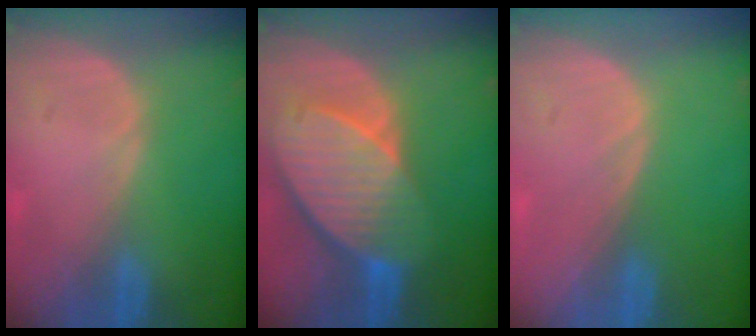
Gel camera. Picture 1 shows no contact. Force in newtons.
{"total": 10.5, "press": 9.1, "slide": 5.1}
{"total": 0.0}